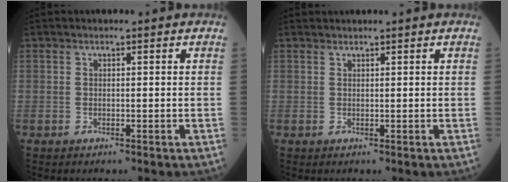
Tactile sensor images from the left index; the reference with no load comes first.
{"total": 0.9, "force": [0.9, 0.0, 0.1], "torque": [-0.003, 0.015, 0.021]}